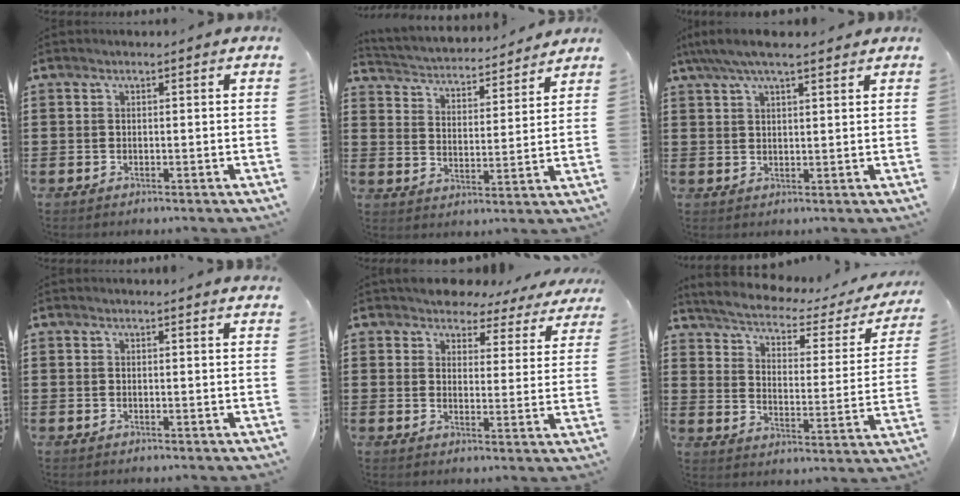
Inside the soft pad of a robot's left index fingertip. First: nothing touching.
{"total": 3.0, "force": [3.0, 0.1, 0.0], "torque": [-0.022, -0.030, 0.042]}
{"total": 5.2, "force": [3.9, 1.2, 3.3], "torque": [-0.071, 0.000, 0.071]}
{"total": 0.8, "force": [0.7, -0.2, 0.2], "torque": [-0.004, -0.004, 0.014]}
{"total": 4.8, "force": [4.5, 1.5, 0.6], "torque": [-0.030, -0.023, 0.077]}
{"total": 3.0, "force": [2.4, 0.6, 1.8], "torque": [-0.053, -0.025, 0.030]}